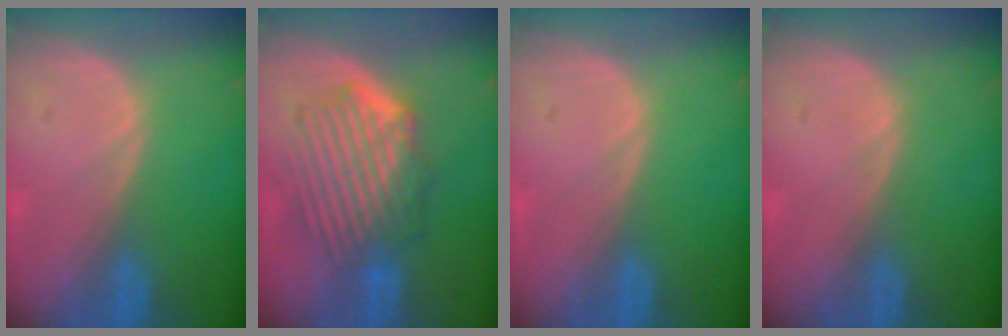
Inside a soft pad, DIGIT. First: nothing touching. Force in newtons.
{"total": 9.2, "press": 8.3, "slide": 4.0}
{"total": 0.0}
{"total": 0.0}